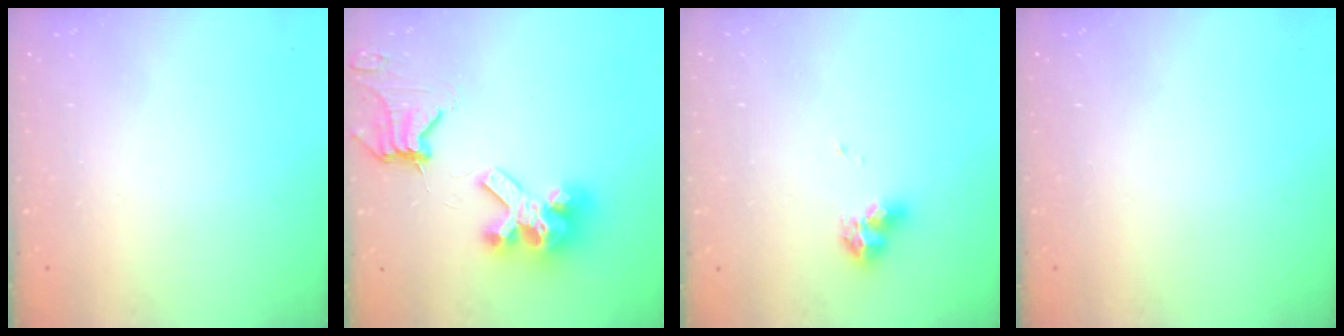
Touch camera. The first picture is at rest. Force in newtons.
{"total": 15.0, "press": 14.9, "slide": 1.8}
{"total": 7.0, "press": 6.9, "slide": 1.0}
{"total": 0.0}